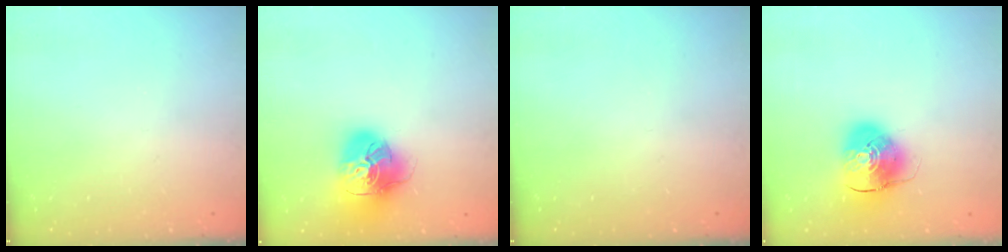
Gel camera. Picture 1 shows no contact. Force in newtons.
{"total": 19.5, "press": 19.4, "slide": 2.2}
{"total": 0.0}
{"total": 10.4, "press": 10.2, "slide": 1.7}